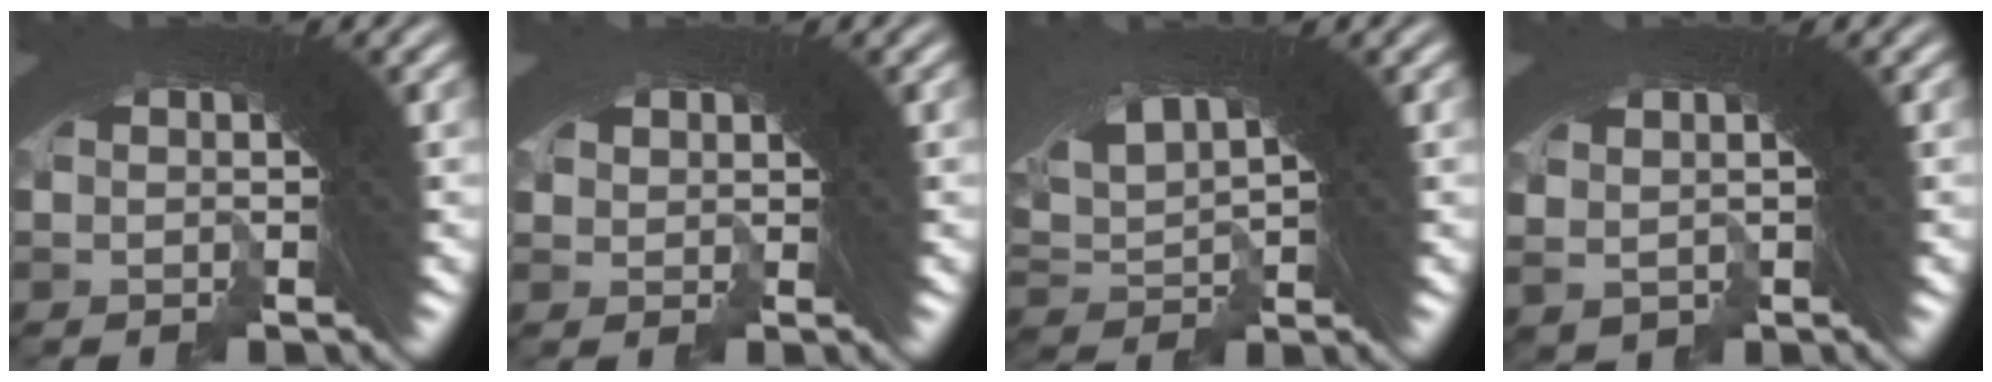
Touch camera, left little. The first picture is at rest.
{"total": 1.5, "force": [-1.0, 0.2, -1.2], "torque": [0.002, -0.018, -0.006]}
{"total": 7.4, "force": [0.4, 4.9, 5.5], "torque": [-0.135, -0.015, 0.015]}
{"total": 2.6, "force": [-0.1, 2.4, 1.0], "torque": [-0.042, -0.006, 0.005]}